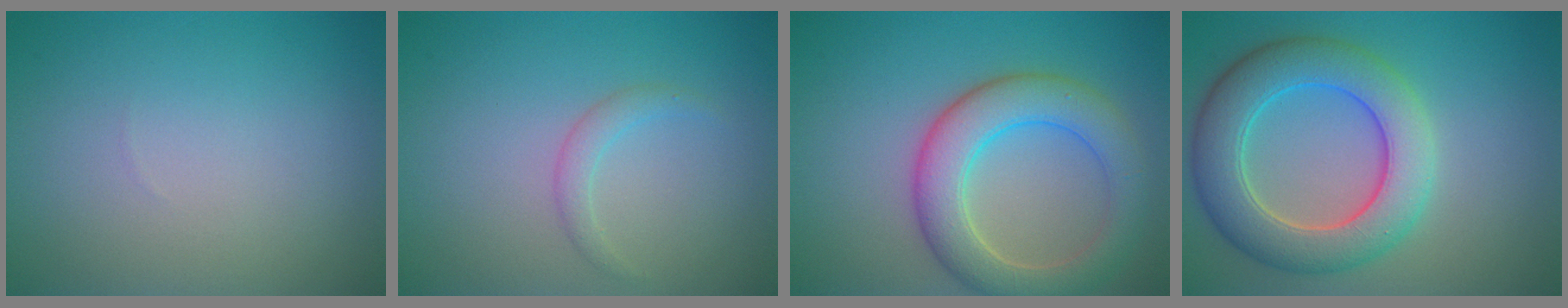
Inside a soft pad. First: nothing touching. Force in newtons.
{"total": 1.3, "press": 1.3, "slide": 0.1}
{"total": 6.3, "press": 6.3, "slide": 0.3}
{"total": 7.6, "press": 7.6, "slide": 0.3}